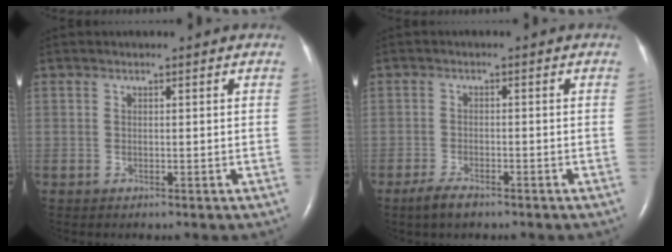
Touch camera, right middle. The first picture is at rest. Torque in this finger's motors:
{"motor_torque": [0.39, -0.31, 0.00, 0.01]}